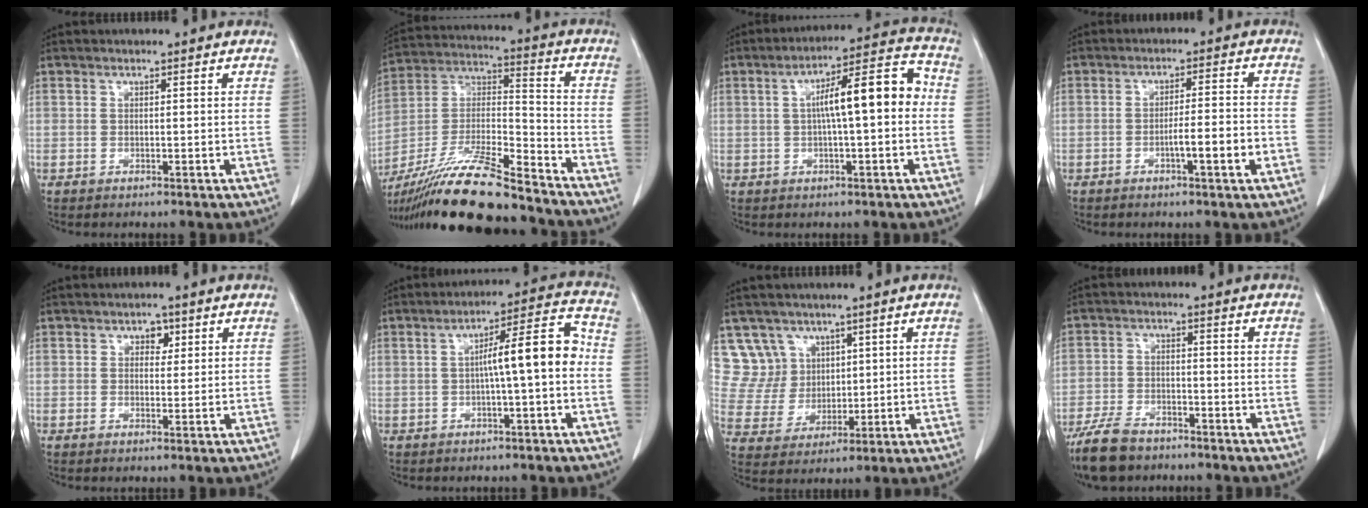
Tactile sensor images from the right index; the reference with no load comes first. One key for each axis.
{"total": 21.3, "fx": -17.7, "fy": 2.2, "fz": 11.6, "tx": -0.243, "ty": -0.019, "tz": -0.318}
{"total": 10.7, "fx": 0.4, "fy": 2.0, "fz": 10.5, "tx": -0.163, "ty": 0.037, "tz": 0.005}
{"total": 5.6, "fx": -2.0, "fy": 0.1, "fz": 5.2, "tx": -0.079, "ty": 0.002, "tz": -0.031}
{"total": 2.2, "fx": 0.9, "fy": 1.5, "fz": 1.2, "tx": -0.013, "ty": 0.003, "tz": 0.012}
{"total": 8.8, "fx": -0.7, "fy": 0.7, "fz": 8.7, "tx": -0.126, "ty": 0.029, "tz": -0.013}
{"total": 7.7, "fx": 4.5, "fy": 6.2, "fz": -0.1, "tx": -0.002, "ty": 0.020, "tz": 0.102}
{"total": 7.9, "fx": -6.3, "fy": 3.4, "fz": 3.4, "tx": -0.073, "ty": -0.012, "tz": -0.115}